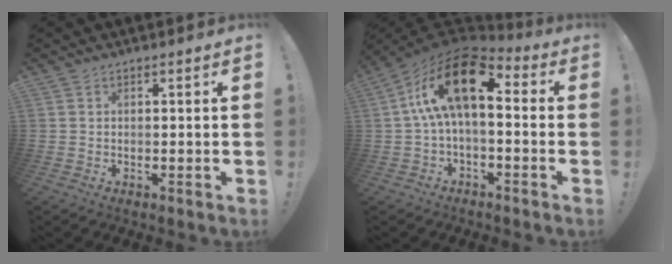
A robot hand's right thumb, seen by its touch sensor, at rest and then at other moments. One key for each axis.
{"total": 17.2, "fx": 4.1, "fy": 7.6, "fz": 14.9, "tx": -0.267, "ty": -0.009, "tz": 0.071}